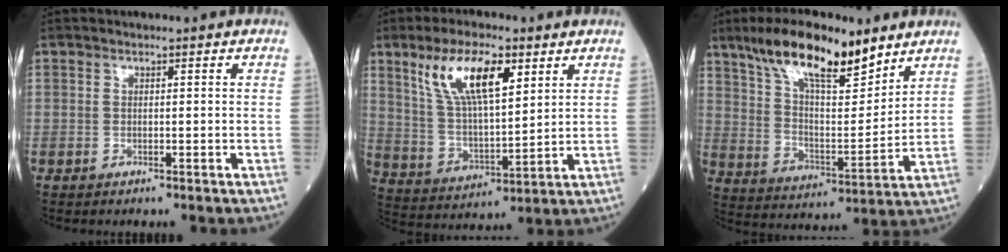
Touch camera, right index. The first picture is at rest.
{"total": 12.6, "force": [6.4, 3.8, 10.1], "torque": [-0.204, 0.014, 0.129]}
{"total": 16.7, "force": [11.9, 4.4, 10.9], "torque": [-0.198, 0.007, 0.216]}